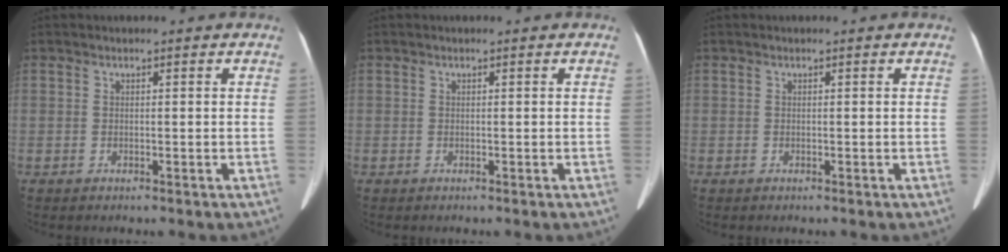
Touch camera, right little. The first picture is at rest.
{"total": 0.0}
{"total": 0.0}